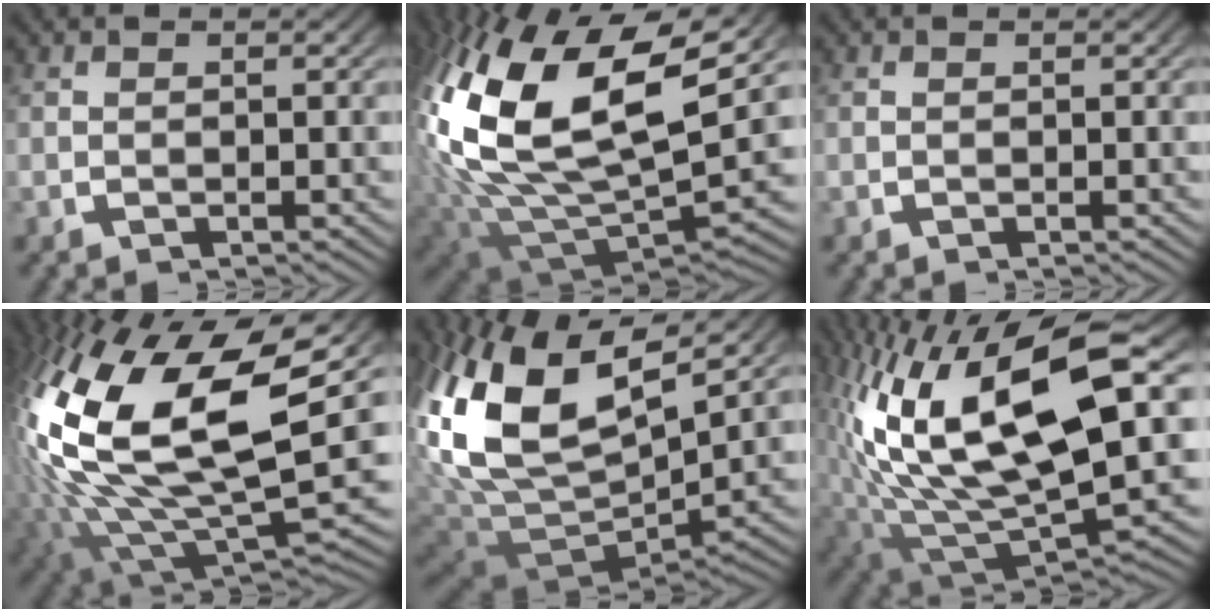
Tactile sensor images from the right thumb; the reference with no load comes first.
{"total": 22.1, "force": [1.3, 14.1, 17.0], "torque": [-0.400, -0.066, 0.056]}
{"total": 0.0}
{"total": 22.7, "force": [-0.2, 13.2, 18.4], "torque": [-0.395, -0.066, 0.042]}
{"total": 16.7, "force": [1.4, 9.7, 13.5], "torque": [-0.323, -0.056, 0.056]}
{"total": 18.1, "force": [-0.9, 10.3, 14.9], "torque": [-0.321, -0.057, 0.020]}